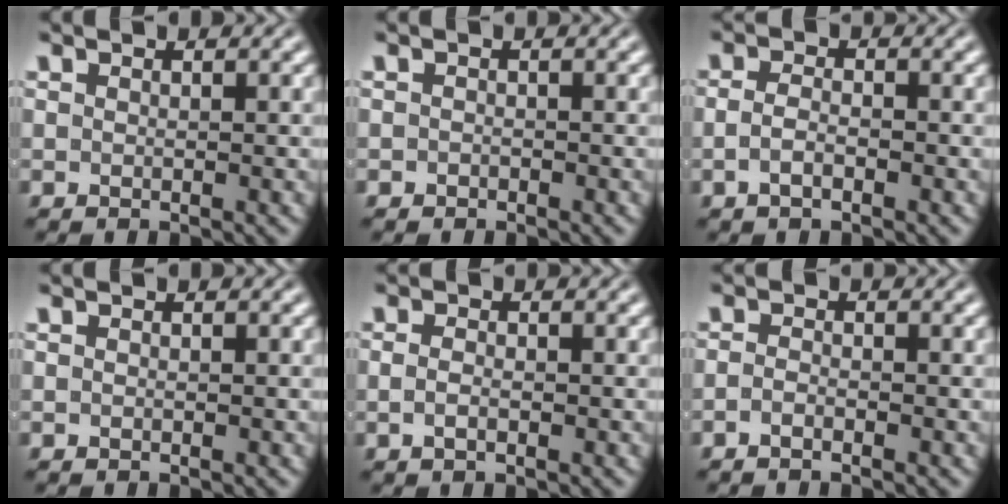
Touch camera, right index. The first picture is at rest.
{"total": 0.7, "force": [-0.6, -0.2, -0.3], "torque": [0.009, -0.009, -0.005]}
{"total": 1.6, "force": [-1.0, 0.3, 1.2], "torque": [-0.023, -0.009, -0.013]}
{"total": 0.0}
{"total": 1.0, "force": [-0.5, -0.1, 0.8], "torque": [-0.016, -0.007, -0.003]}
{"total": 1.3, "force": [-1.1, -0.5, 0.3], "torque": [-0.005, -0.008, -0.019]}